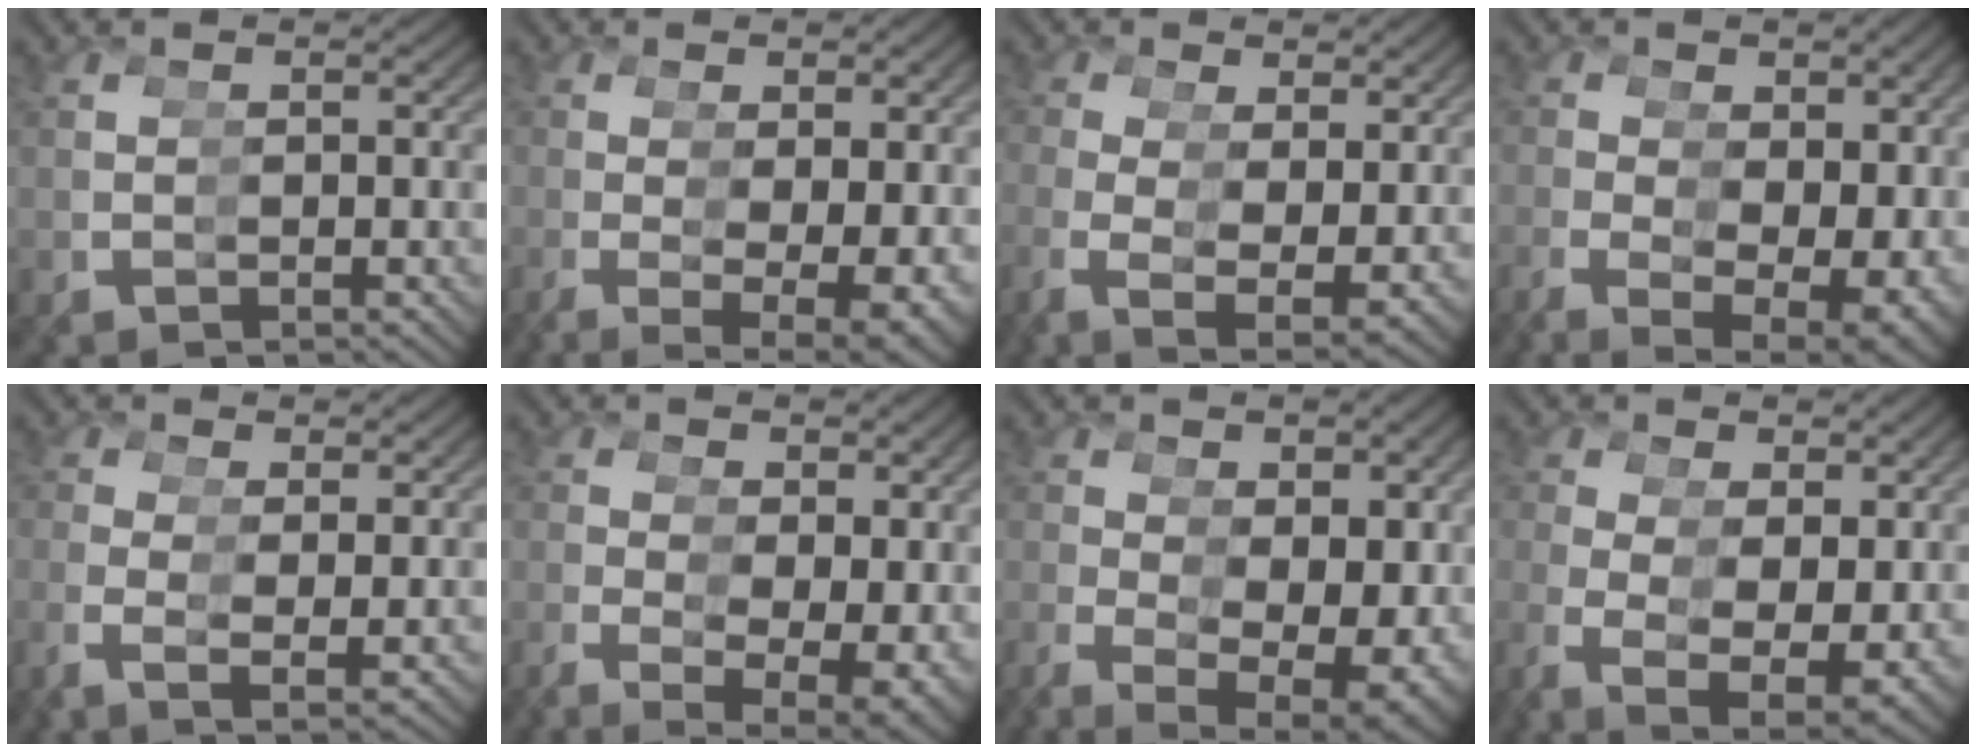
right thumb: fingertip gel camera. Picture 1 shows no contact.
{"total": 5.0, "force": [-0.4, 0.3, 5.0], "torque": [-0.069, 0.011, -0.004]}
{"total": 4.0, "force": [0.7, 1.5, 3.6], "torque": [-0.059, 0.008, 0.013]}
{"total": 4.9, "force": [-0.4, 2.2, 4.4], "torque": [-0.069, -0.010, 0.005]}
{"total": 1.5, "force": [1.0, -0.9, 0.8], "torque": [-0.001, 0.021, 0.007]}
{"total": 4.0, "force": [-0.2, 1.1, 3.9], "torque": [-0.052, 0.000, 0.002]}
{"total": 6.2, "force": [-0.5, 2.8, 5.5], "torque": [-0.083, -0.009, 0.002]}
{"total": 5.5, "force": [0.0, 3.1, 4.6], "torque": [-0.074, -0.002, 0.003]}